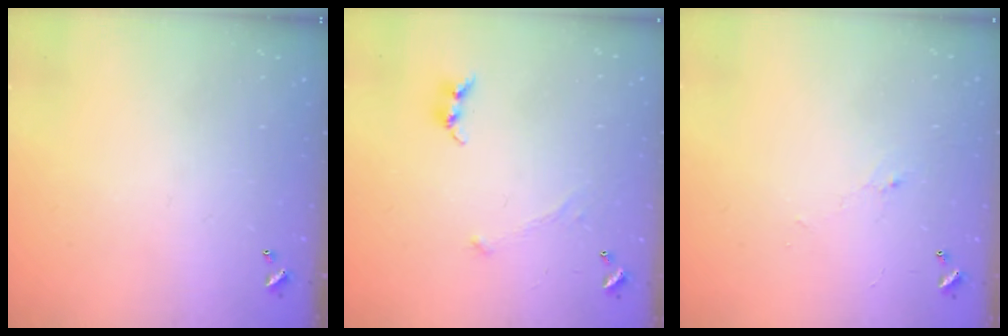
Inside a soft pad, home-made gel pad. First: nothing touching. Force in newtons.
{"total": 0.0}
{"total": 0.6, "press": 0.2, "slide": 0.5}